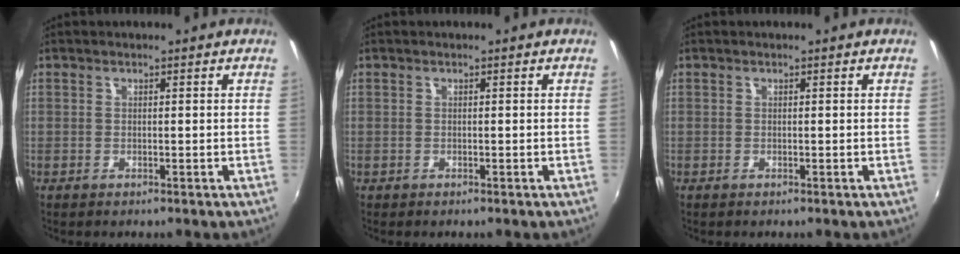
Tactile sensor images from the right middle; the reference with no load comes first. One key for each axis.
{"total": 0.0}
{"total": 0.0}